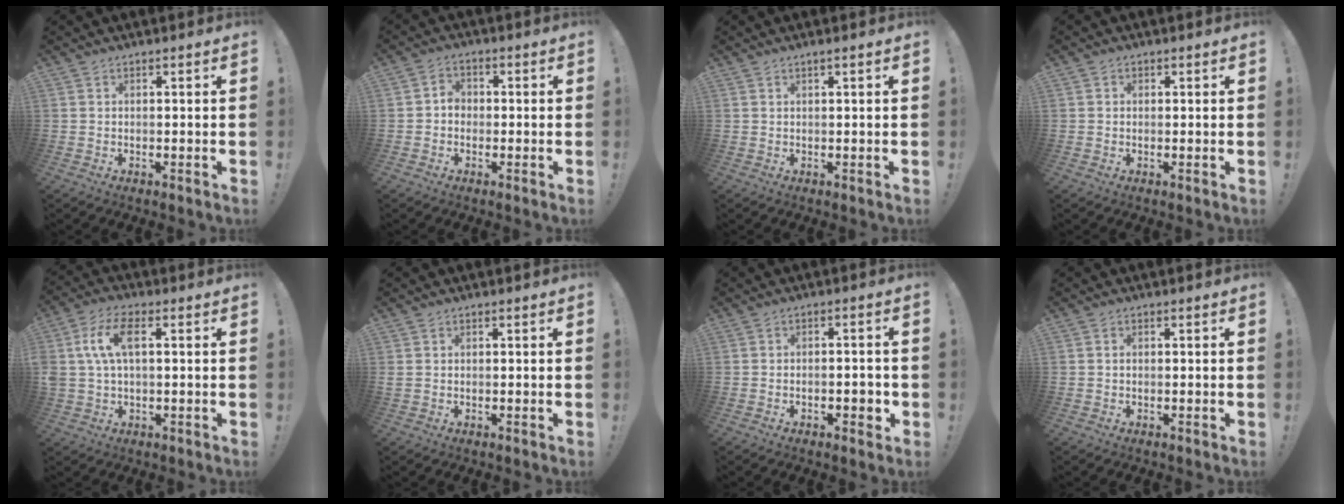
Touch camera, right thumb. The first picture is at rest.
{"total": 3.3, "force": [-1.1, 2.7, 1.5], "torque": [-0.024, 0.007, -0.021]}
{"total": 1.0, "force": [0.6, -0.1, 0.8], "torque": [-0.021, 0.002, 0.011]}
{"total": 1.0, "force": [0.1, 0.9, 0.2], "torque": [0.000, 0.001, 0.001]}
{"total": 9.8, "force": [2.0, 5.1, 8.1], "torque": [-0.185, 0.009, 0.038]}
{"total": 1.1, "force": [0.5, 0.9, 0.4], "torque": [-0.009, 0.004, 0.010]}
{"total": 3.6, "force": [-1.3, 2.2, 2.6], "torque": [-0.021, 0.008, -0.023]}
{"total": 0.6, "force": [-0.1, 0.5, 0.3], "torque": [-0.013, 0.006, -0.001]}